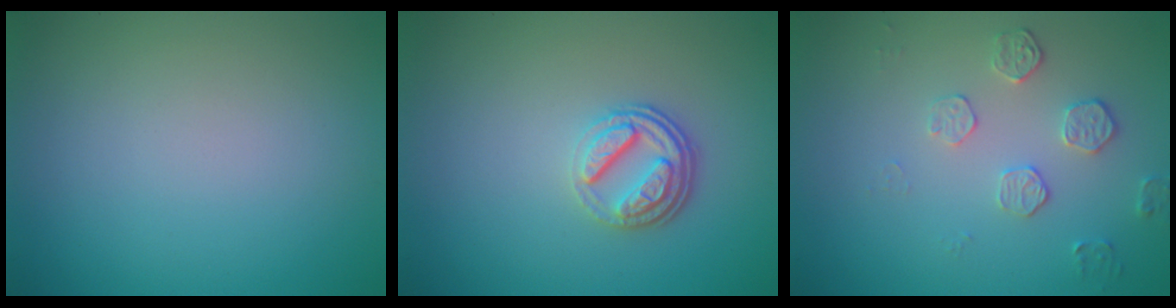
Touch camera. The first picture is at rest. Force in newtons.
{"total": 3.5, "press": 2.6, "slide": 2.3}
{"total": 1.9, "press": 1.3, "slide": 1.3}